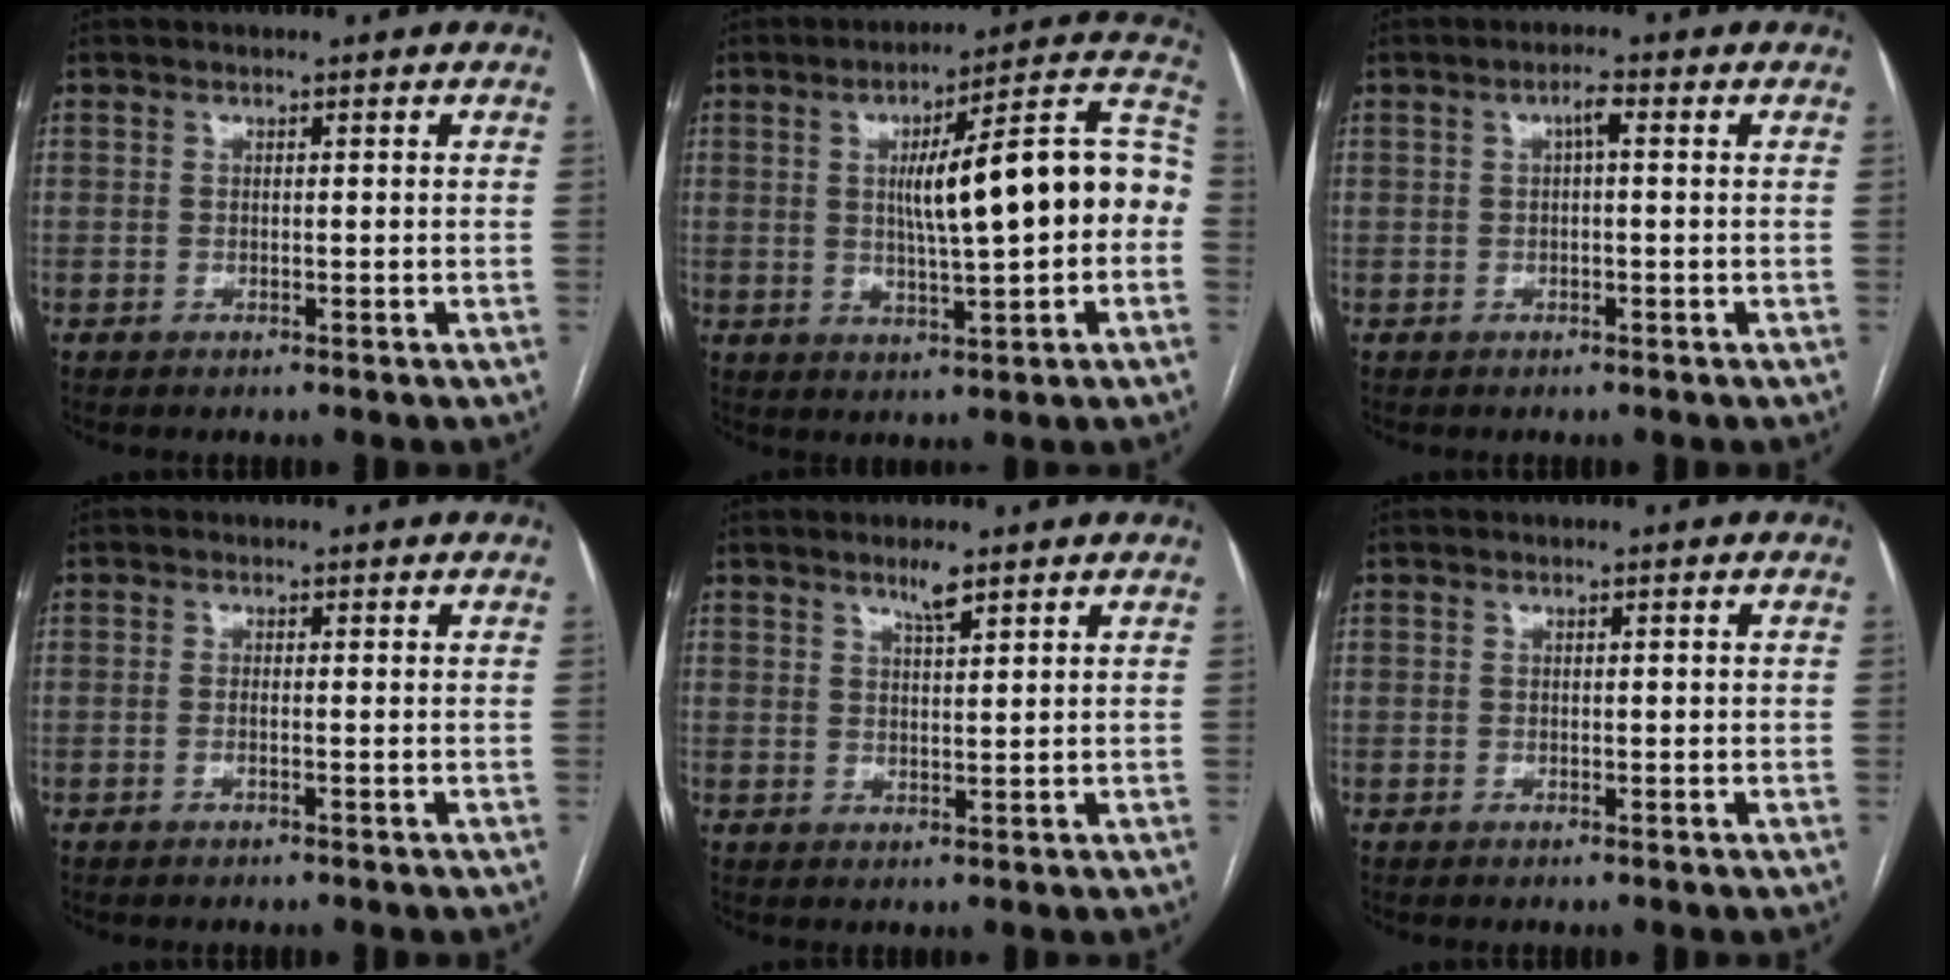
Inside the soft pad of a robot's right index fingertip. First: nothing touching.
{"total": 17.0, "force": [0.6, 2.7, 16.8], "torque": [-0.235, 0.043, 0.009]}
{"total": 1.9, "force": [0.6, 0.4, 1.8], "torque": [-0.029, 0.010, 0.010]}
{"total": 0.6, "force": [-0.2, 0.0, 0.6], "torque": [-0.012, -0.001, -0.003]}
{"total": 2.9, "force": [2.3, 0.2, 1.8], "torque": [-0.032, -0.004, 0.040]}
{"total": 0.6, "force": [0.2, 0.2, 0.5], "torque": [-0.009, 0.003, 0.004]}